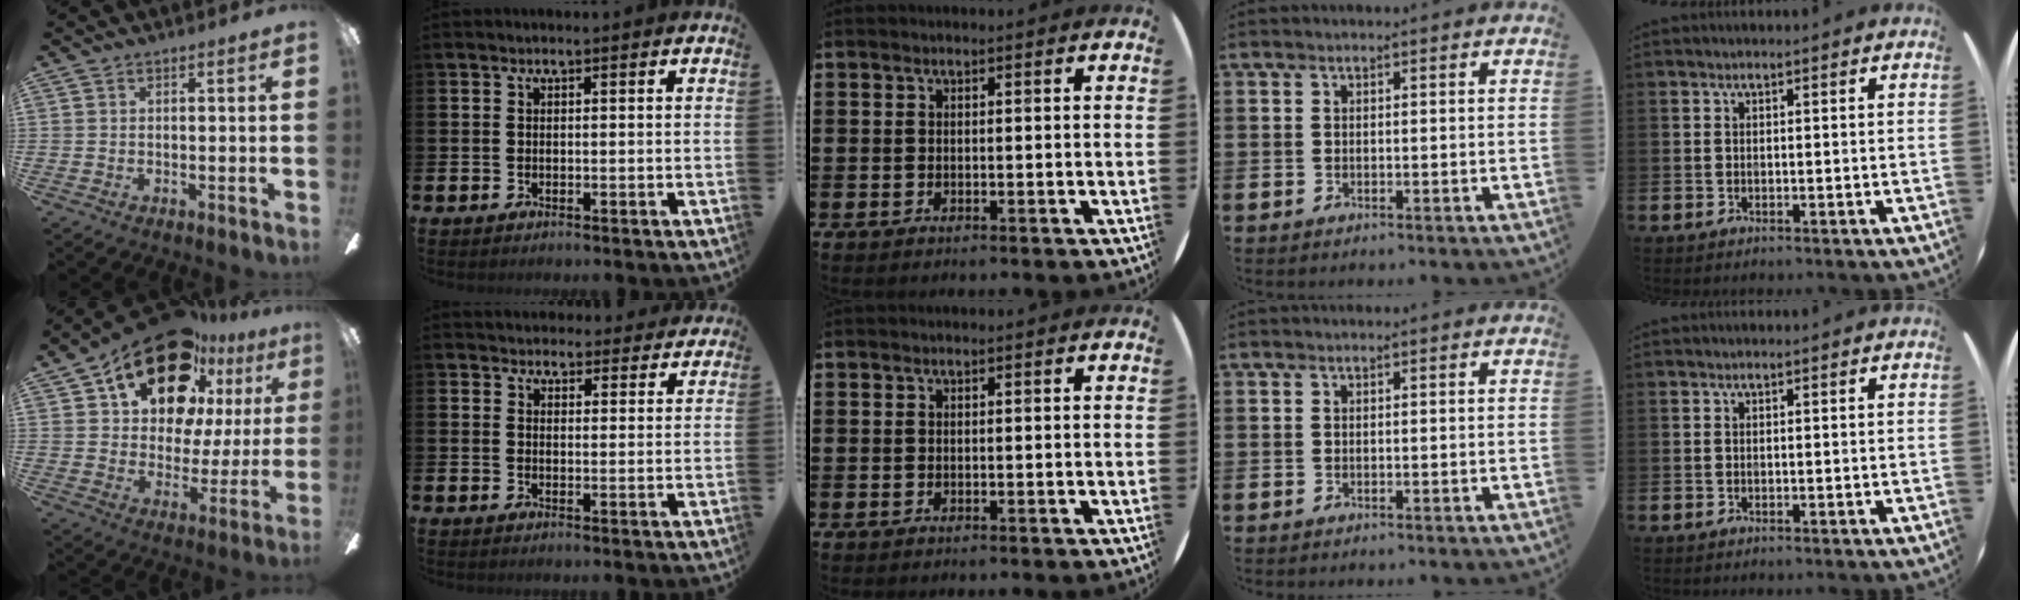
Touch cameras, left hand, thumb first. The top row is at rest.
{"thumb": {"total": 22.5, "force": [14.1, 11.5, 13.2], "torque": [-0.223, -0.081, 0.246]}, "index": {"total": 4.0, "force": [3.8, 1.3, -0.1], "torque": [0.000, -0.023, 0.067]}}